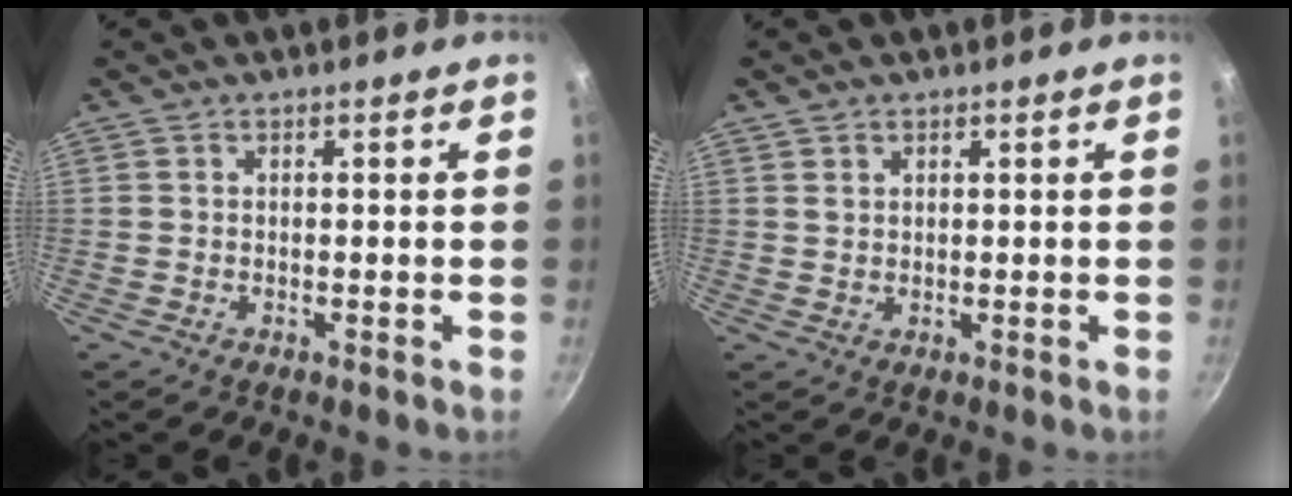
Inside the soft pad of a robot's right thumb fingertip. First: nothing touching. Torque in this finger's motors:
{"motor_torque": [0.33, -0.43, -0.41, 0.11, 0.10]}